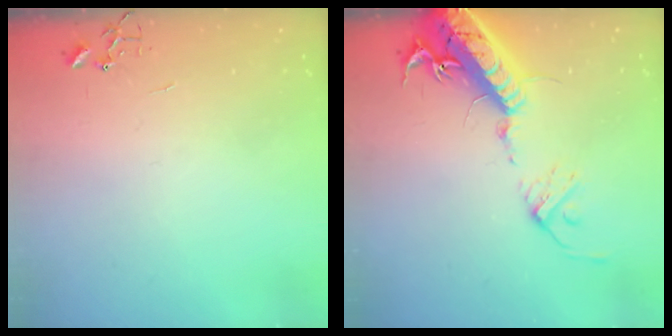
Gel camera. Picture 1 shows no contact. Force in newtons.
{"total": 20.6, "press": 20.2, "slide": 4.3}